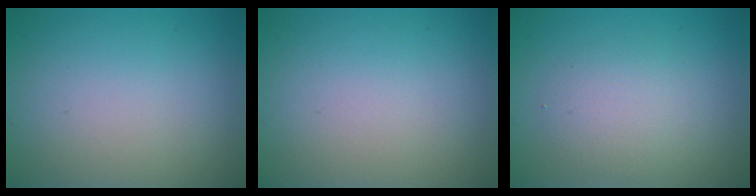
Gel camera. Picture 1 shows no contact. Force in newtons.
{"total": 0.0}
{"total": 2.6, "press": 2.6, "slide": 0.3}